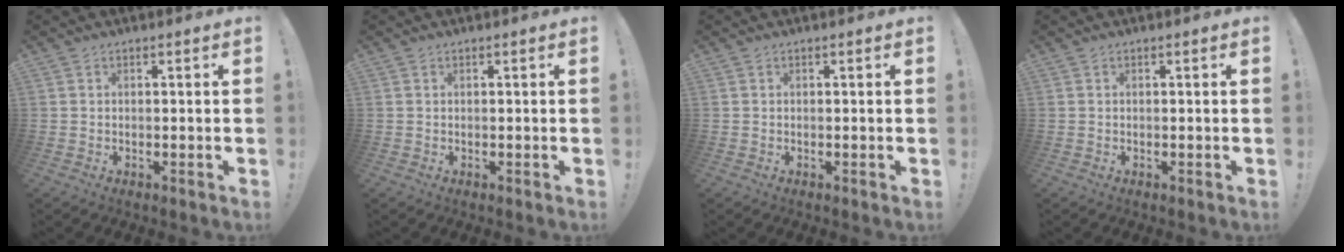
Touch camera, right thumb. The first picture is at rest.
{"total": 0.0}
{"total": 0.0}
{"total": 0.0}